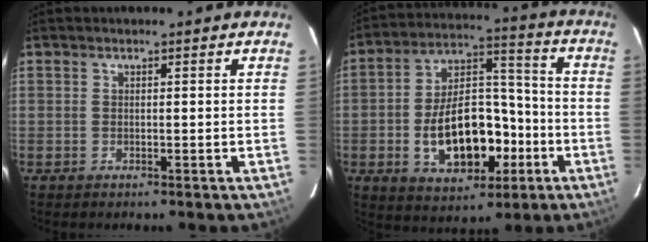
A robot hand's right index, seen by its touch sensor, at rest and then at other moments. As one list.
[{"total": 16.9, "force": [-5.2, 9.7, 12.9], "torque": [-0.237, 0.031, -0.063]}]